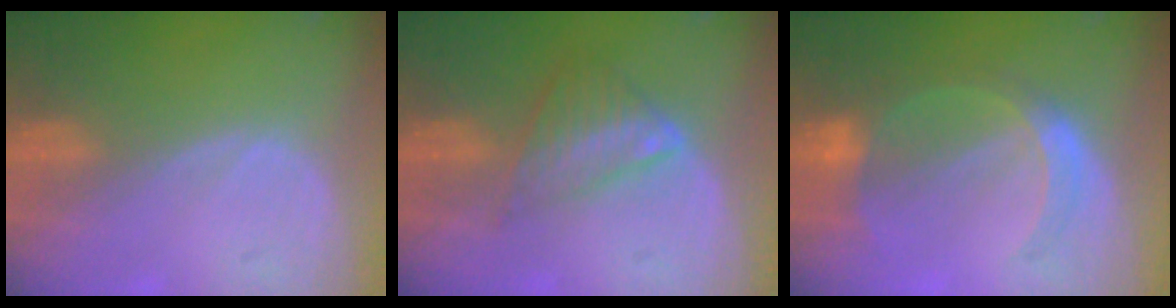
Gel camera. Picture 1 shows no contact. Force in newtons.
{"total": 6.0, "press": 5.2, "slide": 3.0}
{"total": 6.1, "press": 5.5, "slide": 2.8}